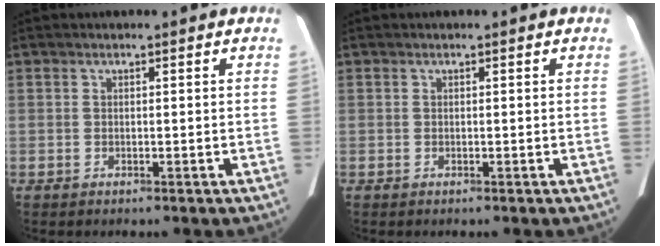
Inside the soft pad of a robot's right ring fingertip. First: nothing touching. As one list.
[{"total": 0.0}]